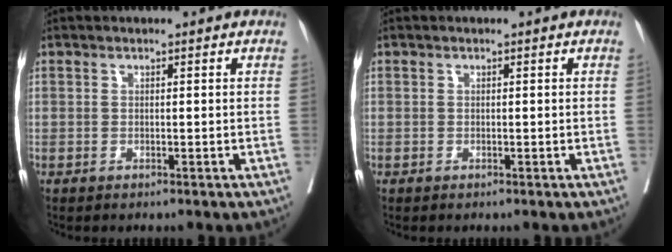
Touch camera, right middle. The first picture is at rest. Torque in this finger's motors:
{"motor_torque": [-0.07, -0.02, -0.23, -0.21]}